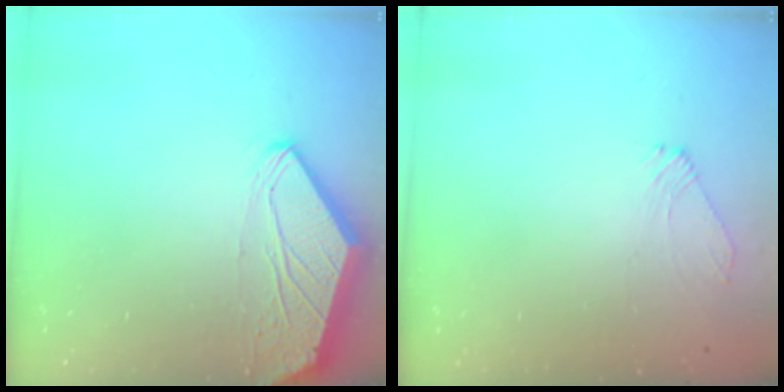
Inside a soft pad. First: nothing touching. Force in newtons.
{"total": 2.5, "press": 2.4, "slide": 0.7}